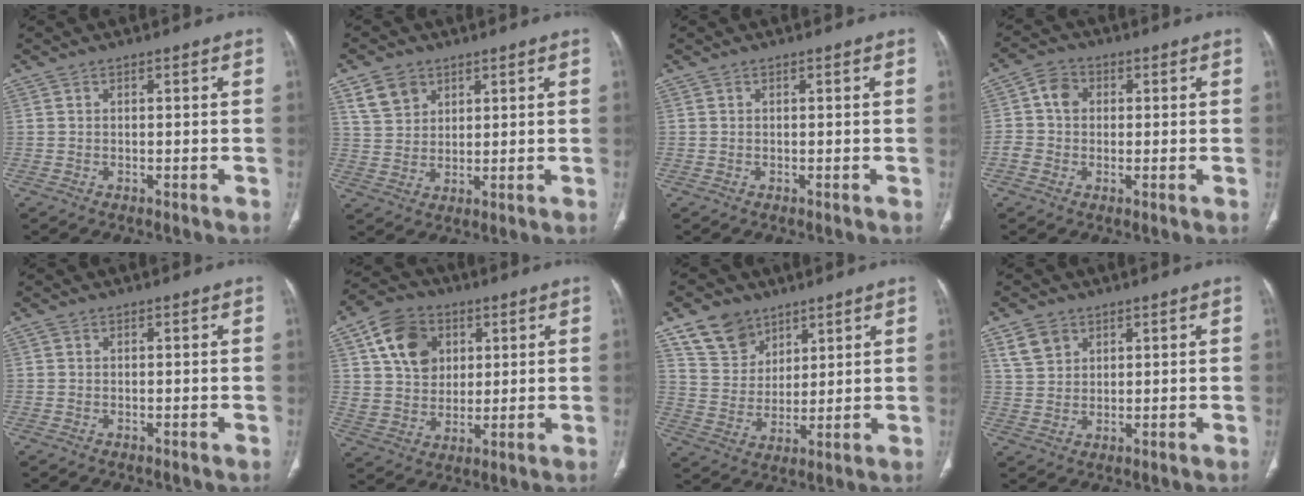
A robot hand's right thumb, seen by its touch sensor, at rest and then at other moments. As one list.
[{"total": 6.4, "force": [3.7, 4.7, 2.4], "torque": [-0.027, -0.014, 0.076]}, {"total": 0.0}, {"total": 5.3, "force": [0.5, 4.6, 2.7], "torque": [-0.034, 0.016, 0.001]}, {"total": 0.0}, {"total": 13.5, "force": [5.0, 10.4, 7.1], "torque": [-0.099, -0.006, 0.089]}, {"total": 10.1, "force": [6.7, 7.1, 2.7], "torque": [-0.023, -0.034, 0.134]}, {"total": 5.3, "force": [3.0, 3.9, 2.1], "torque": [-0.026, -0.011, 0.064]}]